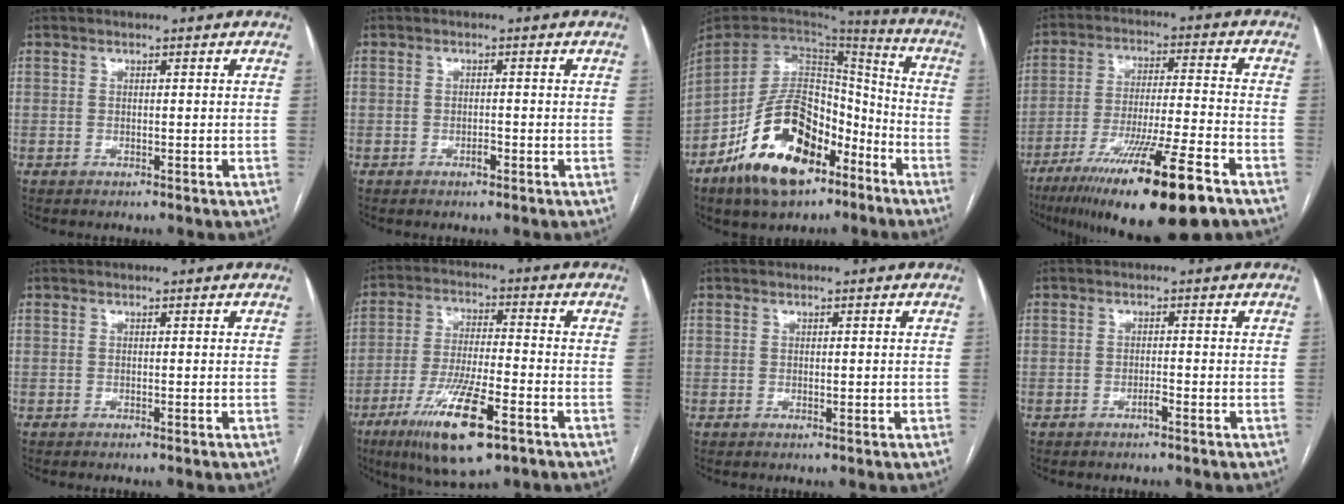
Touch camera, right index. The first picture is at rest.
{"total": 1.2, "force": [-0.6, 0.5, 0.9], "torque": [-0.015, 0.001, -0.009]}
{"total": 19.2, "force": [-10.5, 9.7, 12.9], "torque": [-0.244, 0.011, -0.178]}
{"total": 19.6, "force": [-12.5, 1.0, 15.1], "torque": [-0.234, -0.041, -0.209]}
{"total": 0.0}
{"total": 14.1, "force": [-7.6, 2.6, 11.6], "torque": [-0.223, -0.026, -0.128]}
{"total": 1.0, "force": [-0.1, 0.4, 0.9], "torque": [-0.015, -0.001, 0.002]}
{"total": 1.2, "force": [-0.8, 0.2, 0.9], "torque": [-0.016, 0.001, -0.014]}